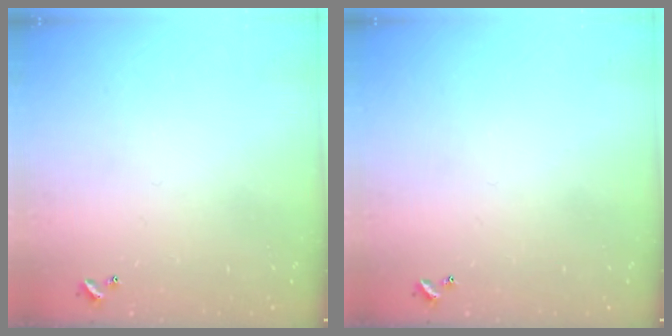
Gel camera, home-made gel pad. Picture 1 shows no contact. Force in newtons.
{"total": 0.0}